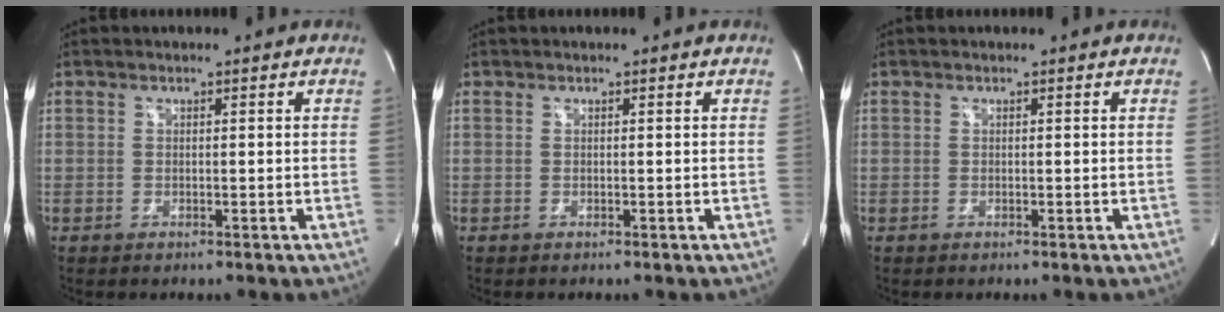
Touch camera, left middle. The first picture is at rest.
{"total": 0.0}
{"total": 0.0}